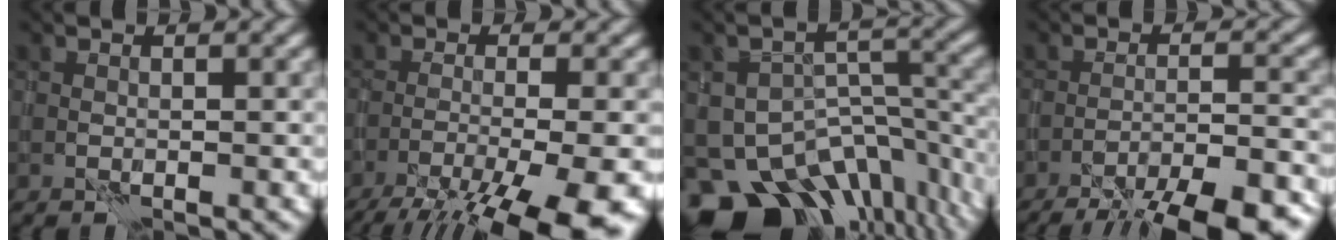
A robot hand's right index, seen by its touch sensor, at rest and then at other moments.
{"total": 11.0, "force": [-7.2, 1.9, 8.1], "torque": [-0.122, -0.018, -0.109]}
{"total": 13.1, "force": [-9.3, 7.5, 5.4], "torque": [-0.083, -0.003, -0.121]}
{"total": 12.6, "force": [-10.5, 2.7, 6.4], "torque": [-0.089, -0.005, -0.135]}